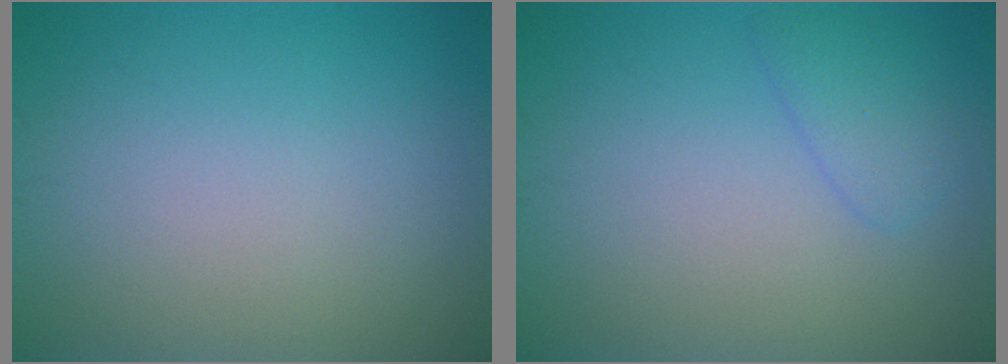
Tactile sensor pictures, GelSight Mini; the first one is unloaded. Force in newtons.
{"total": 1.8, "press": 1.8, "slide": 0.2}